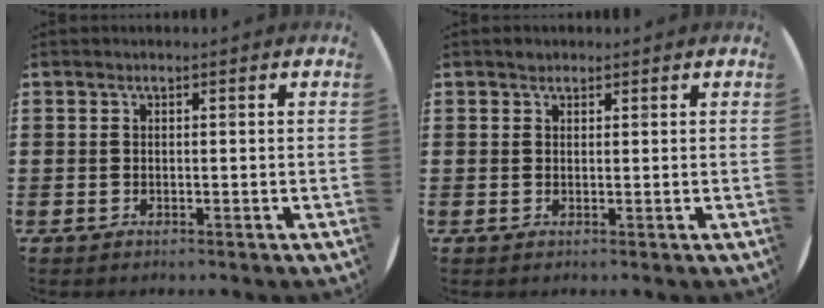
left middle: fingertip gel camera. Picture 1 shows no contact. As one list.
[{"total": 0.8, "force": [0.7, 0.4, 0.0], "torque": [-0.001, 0.001, 0.014]}]